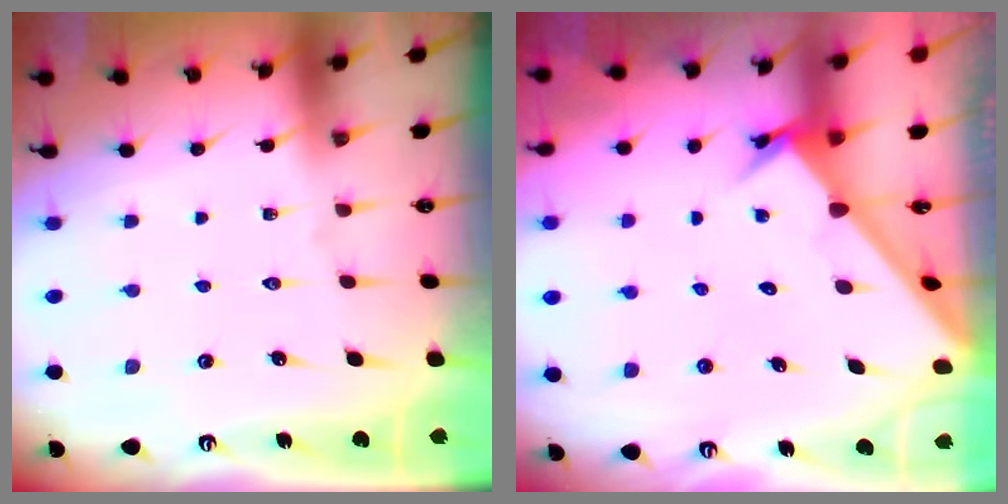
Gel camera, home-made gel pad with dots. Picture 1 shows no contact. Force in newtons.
{"total": 3.1, "press": 3.1, "slide": 0.2}